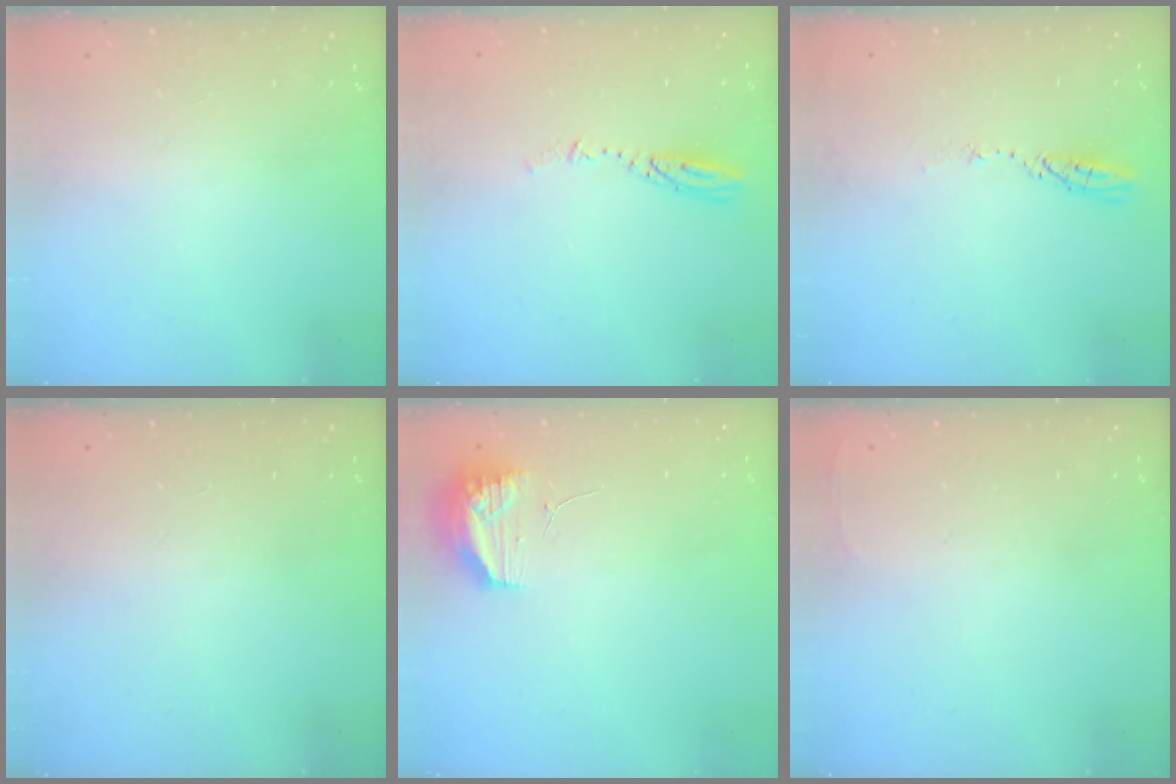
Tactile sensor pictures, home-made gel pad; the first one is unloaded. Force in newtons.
{"total": 3.7, "press": 3.7, "slide": 0.4}
{"total": 3.6, "press": 3.6, "slide": 0.3}
{"total": 0.0}
{"total": 9.7, "press": 9.7, "slide": 0.9}
{"total": 2.5, "press": 2.4, "slide": 0.9}